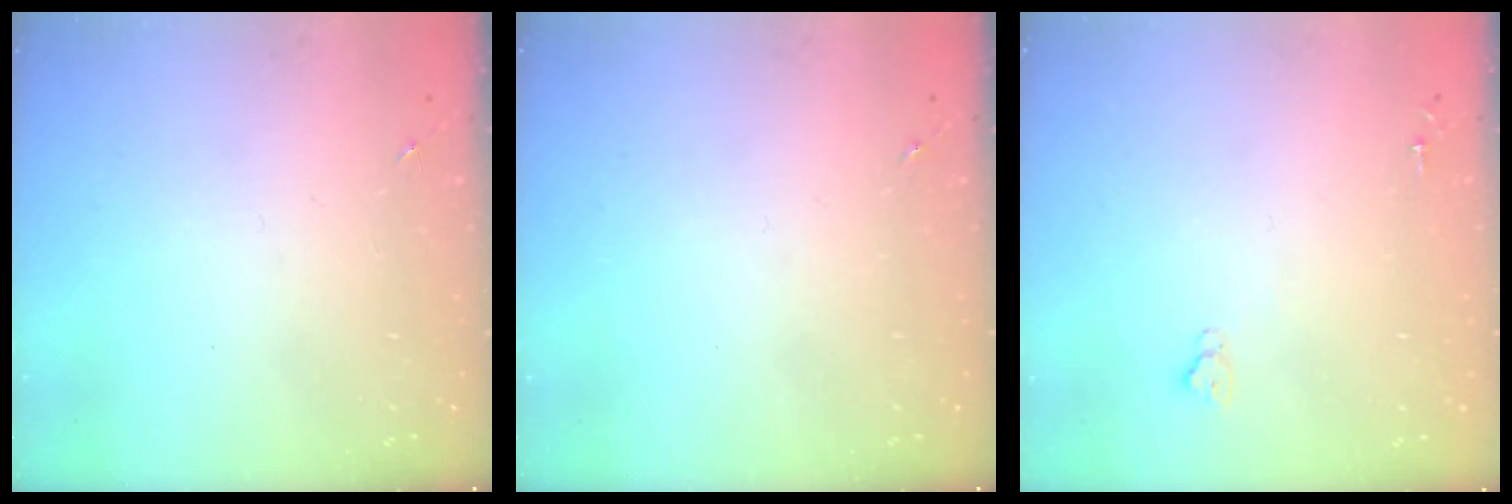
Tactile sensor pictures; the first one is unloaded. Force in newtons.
{"total": 0.0}
{"total": 2.6, "press": 2.5, "slide": 0.3}